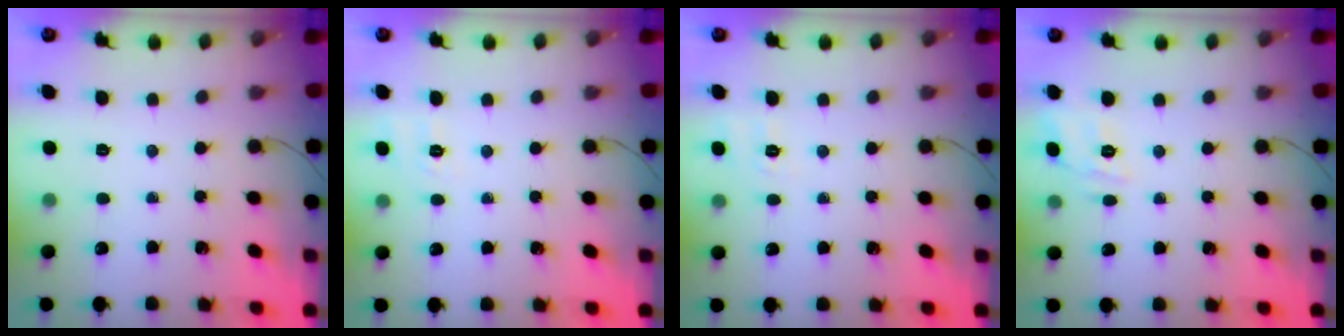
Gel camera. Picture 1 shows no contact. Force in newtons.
{"total": 2.0, "press": 0.8, "slide": 1.8}
{"total": 2.0, "press": 0.8, "slide": 1.8}
{"total": 5.3, "press": 5.0, "slide": 1.7}